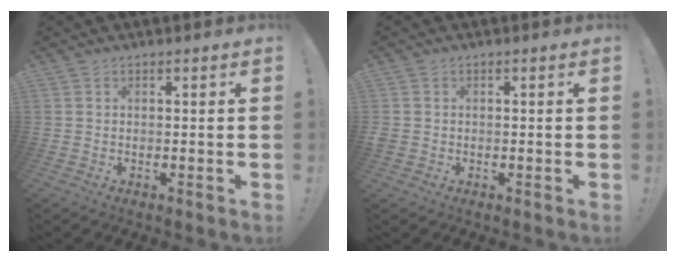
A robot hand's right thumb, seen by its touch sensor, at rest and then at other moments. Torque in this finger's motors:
{"motor_torque": [0.70, 0.89, 0.49, -0.02, 0.01]}